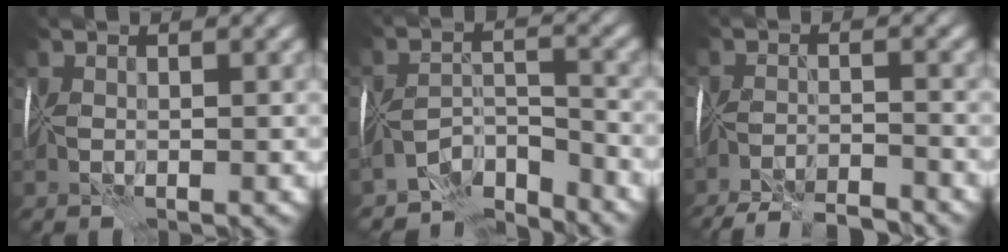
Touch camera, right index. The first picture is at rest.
{"total": 6.1, "force": [-6.1, -0.1, 0.4], "torque": [0.018, -0.013, -0.111]}
{"total": 9.5, "force": [-9.4, 0.2, 1.6], "torque": [-0.008, -0.015, -0.143]}